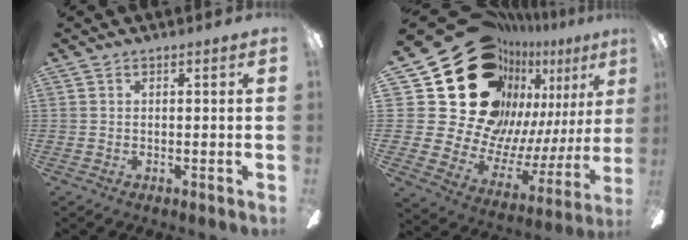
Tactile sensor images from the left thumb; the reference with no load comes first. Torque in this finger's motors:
{"motor_torque": [1.86, 3.15, 1.38, -1.39, 0.05]}